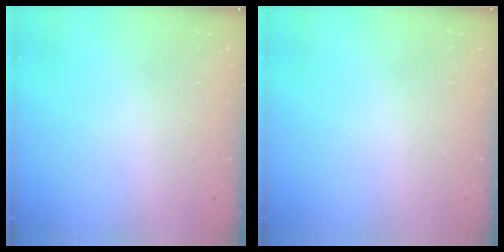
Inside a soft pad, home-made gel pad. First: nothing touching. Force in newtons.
{"total": 0.0}